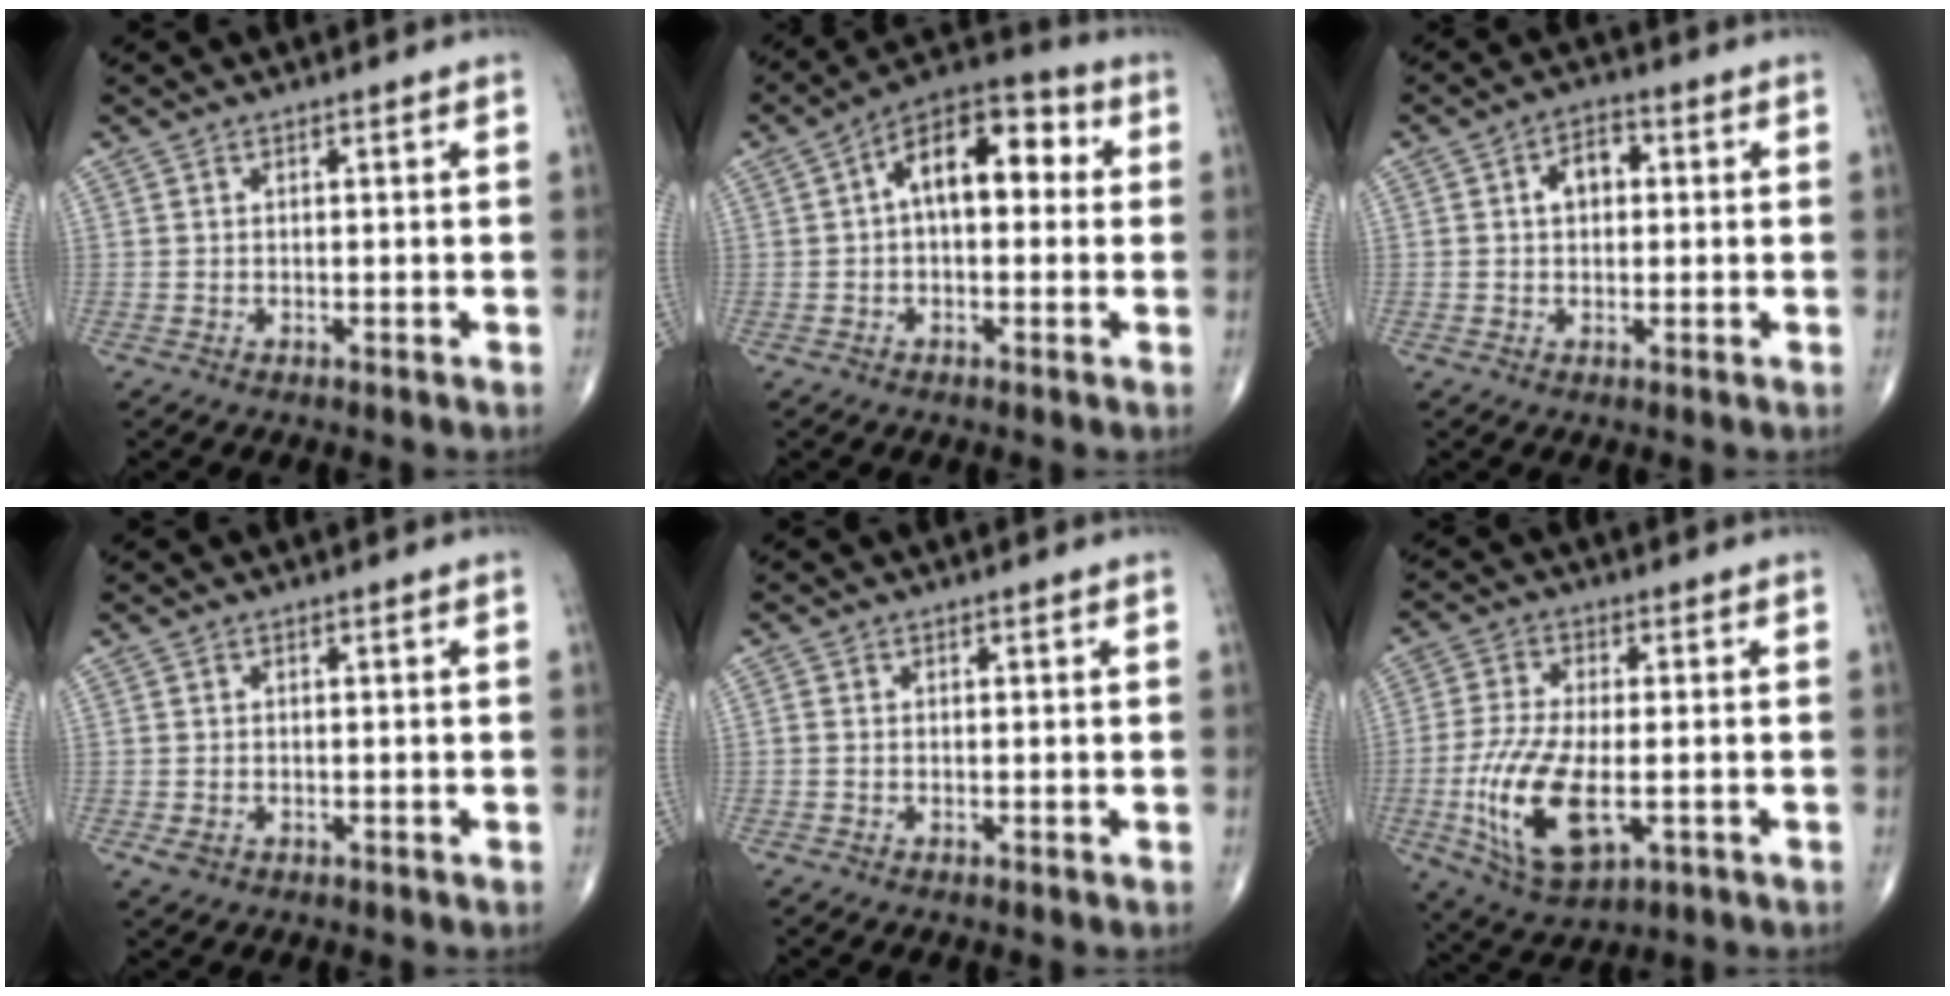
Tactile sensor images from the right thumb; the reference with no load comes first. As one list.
[{"total": 12.5, "force": [1.8, 6.8, 10.3], "torque": [-0.137, 0.039, 0.013]}, {"total": 4.9, "force": [0.7, 3.4, 3.4], "torque": [-0.044, 0.014, 0.005]}, {"total": 1.9, "force": [-0.6, 1.4, 1.2], "torque": [-0.022, 0.001, -0.006]}, {"total": 0.6, "force": [-0.2, 0.4, 0.4], "torque": [-0.006, 0.000, -0.006]}, {"total": 14.7, "force": [-3.4, 6.6, 12.7], "torque": [-0.263, -0.010, -0.052]}]